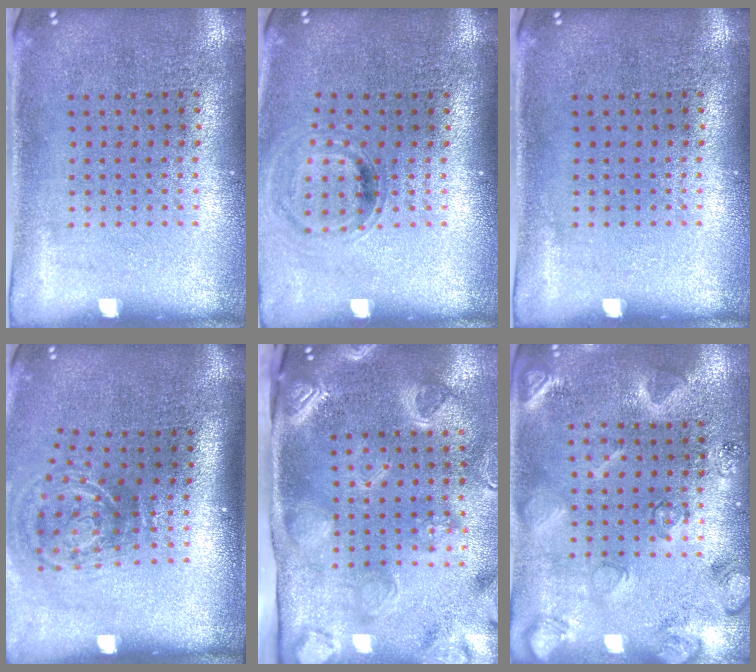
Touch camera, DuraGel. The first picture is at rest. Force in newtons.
{"total": 0.8, "press": 0.8, "slide": 0.2}
{"total": 0.0}
{"total": 2.0, "press": 1.2, "slide": 1.6}
{"total": 3.9, "press": 3.0, "slide": 2.6}
{"total": 2.2, "press": 2.2, "slide": 0.4}